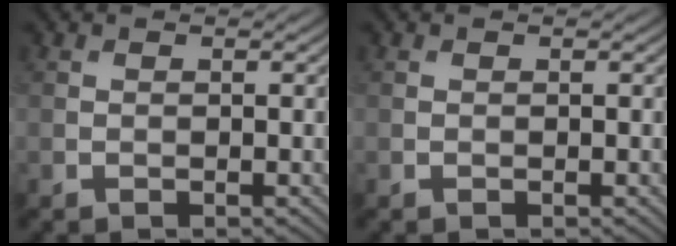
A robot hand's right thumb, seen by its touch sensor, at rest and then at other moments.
{"total": 0.0}